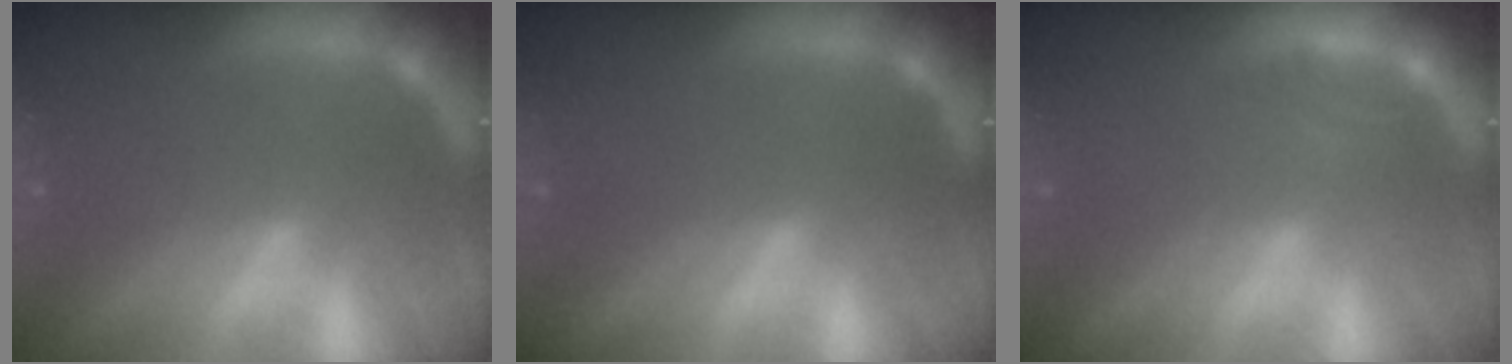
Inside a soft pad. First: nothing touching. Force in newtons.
{"total": 0.0}
{"total": 1.5}